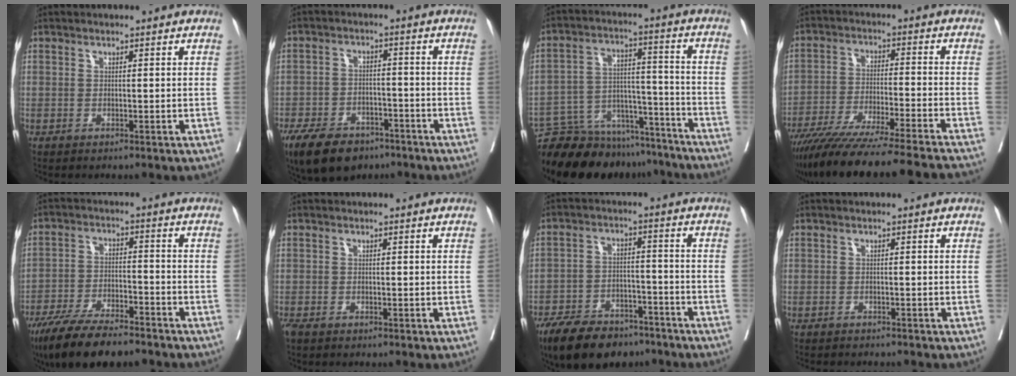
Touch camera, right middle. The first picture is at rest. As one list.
[{"total": 11.1, "force": [-7.8, 5.6, 5.5], "torque": [-0.105, -0.006, -0.128]}, {"total": 16.7, "force": [-15.4, 5.3, 3.7], "torque": [-0.061, 0.029, -0.229]}, {"total": 21.6, "force": [-19.0, -1.3, 10.4], "torque": [-0.142, -0.063, -0.289]}, {"total": 13.0, "force": [-10.5, 2.8, 7.0], "torque": [-0.121, -0.024, -0.177]}, {"total": 1.3, "force": [-1.0, 0.6, 0.6], "torque": [-0.018, -0.006, -0.018]}, {"total": 12.9, "force": [-10.1, 5.6, 5.6], "torque": [-0.095, -0.001, -0.165]}, {"total": 4.3, "force": [-3.9, 0.8, 1.5], "torque": [-0.022, -0.005, -0.051]}]